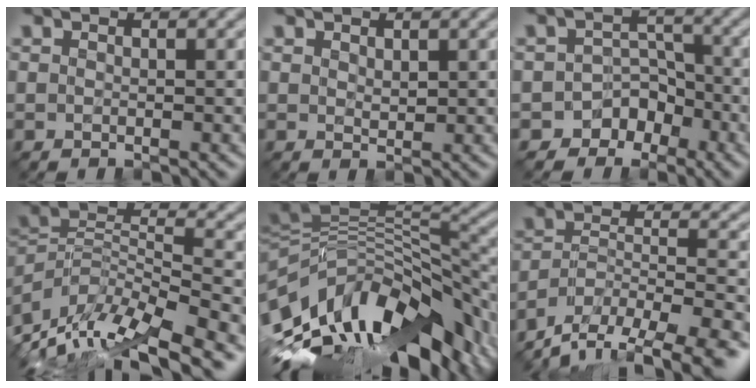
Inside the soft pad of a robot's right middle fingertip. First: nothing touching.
{"total": 0.7, "force": [0.5, 0.3, 0.4], "torque": [-0.011, -0.004, 0.014]}
{"total": 4.9, "force": [-3.6, 3.2, 0.7], "torque": [0.023, 0.014, -0.055]}
{"total": 12.7, "force": [-9.4, 4.4, 7.2], "torque": [-0.139, 0.015, -0.155]}
{"total": 14.5, "force": [-5.1, 6.5, 11.9], "torque": [-0.217, 0.010, -0.087]}
{"total": 11.5, "force": [-10.0, 3.3, 4.6], "torque": [-0.075, -0.009, -0.151]}